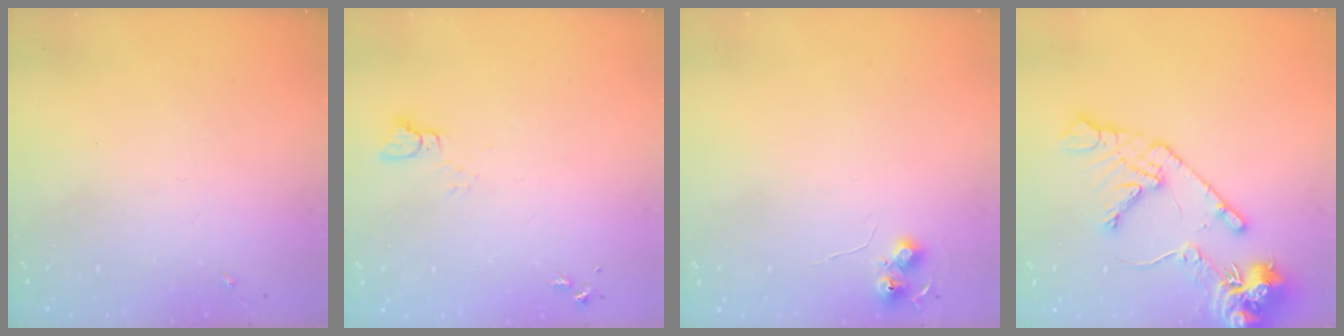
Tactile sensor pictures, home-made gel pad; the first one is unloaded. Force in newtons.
{"total": 2.2, "press": 2.2, "slide": 0.2}
{"total": 5.6, "press": 5.6, "slide": 0.8}
{"total": 15.4, "press": 15.2, "slide": 2.2}